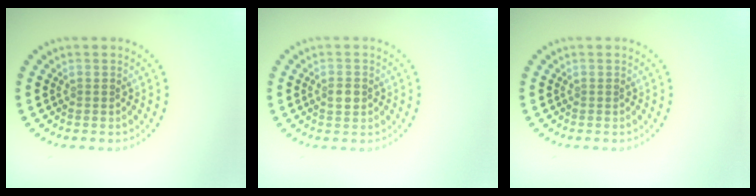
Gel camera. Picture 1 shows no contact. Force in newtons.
{"total": 1.5, "press": 1.5, "slide": 0.3}
{"total": 0.0}